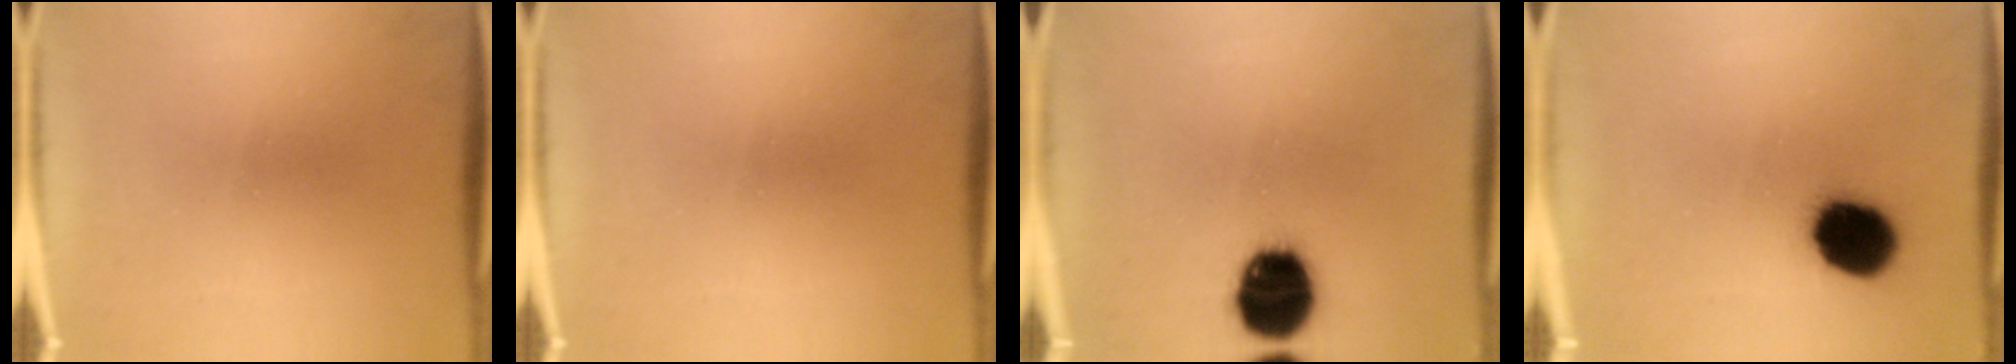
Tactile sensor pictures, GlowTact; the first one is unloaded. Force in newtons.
{"total": 0.0}
{"total": 15.9}
{"total": 14.0}